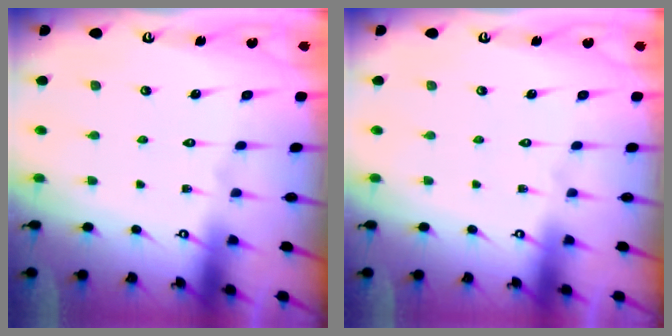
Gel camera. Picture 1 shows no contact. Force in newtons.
{"total": 0.0}